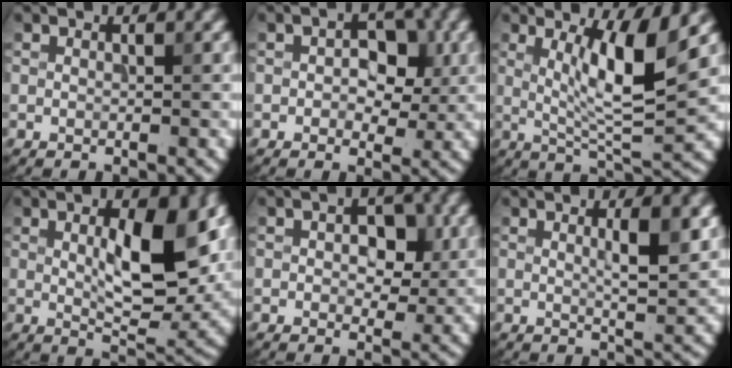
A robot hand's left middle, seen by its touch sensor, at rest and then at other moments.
{"total": 4.4, "force": [0.6, 2.8, 3.4], "torque": [-0.038, -0.001, 0.002]}
{"total": 6.8, "force": [2.1, 1.2, 6.4], "torque": [-0.109, -0.010, 0.039]}
{"total": 8.3, "force": [1.5, 3.2, 7.5], "torque": [-0.113, -0.005, 0.029]}
{"total": 3.9, "force": [0.6, 2.4, 3.1], "torque": [-0.039, -0.001, 0.006]}
{"total": 3.6, "force": [1.0, 0.7, 3.4], "torque": [-0.049, -0.001, 0.014]}